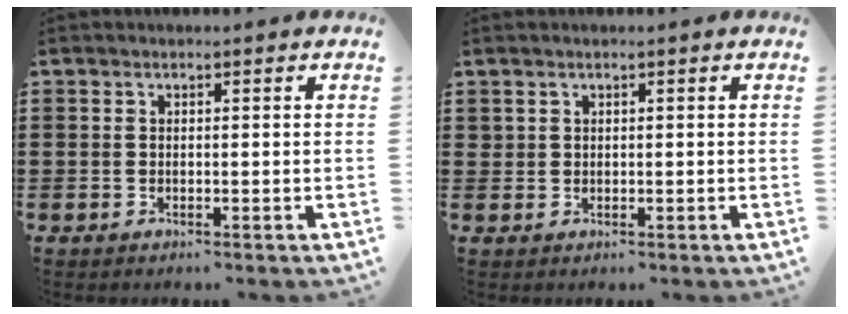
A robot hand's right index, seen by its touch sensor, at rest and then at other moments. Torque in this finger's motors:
{"motor_torque": [-0.23, 0.25, 0.00, -0.02]}